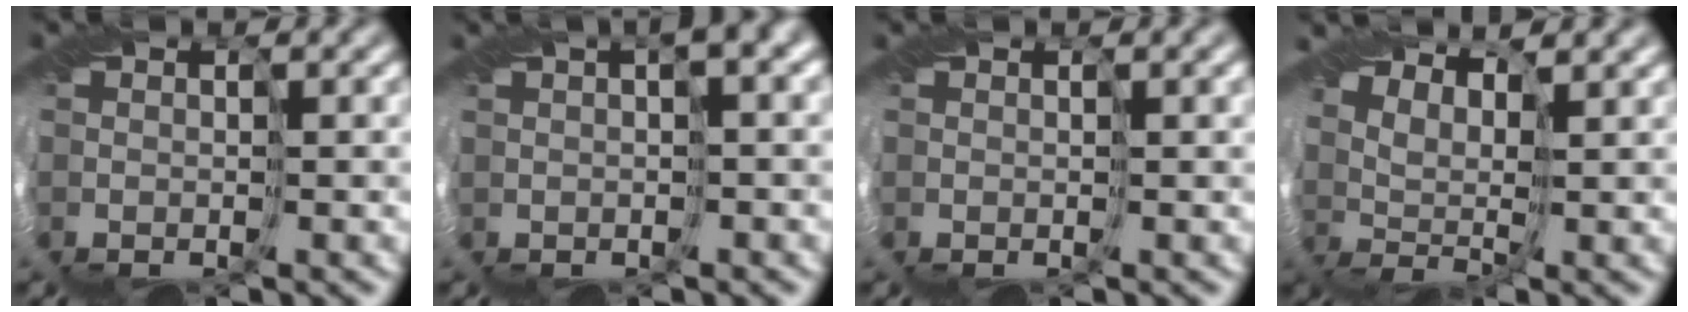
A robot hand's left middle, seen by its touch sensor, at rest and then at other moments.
{"total": 3.6, "force": [1.5, 0.5, 3.2], "torque": [-0.051, 0.020, 0.024]}
{"total": 0.9, "force": [0.6, -0.1, 0.7], "torque": [-0.008, 0.005, 0.012]}
{"total": 5.7, "force": [4.0, 2.3, 3.4], "torque": [-0.080, 0.010, 0.059]}